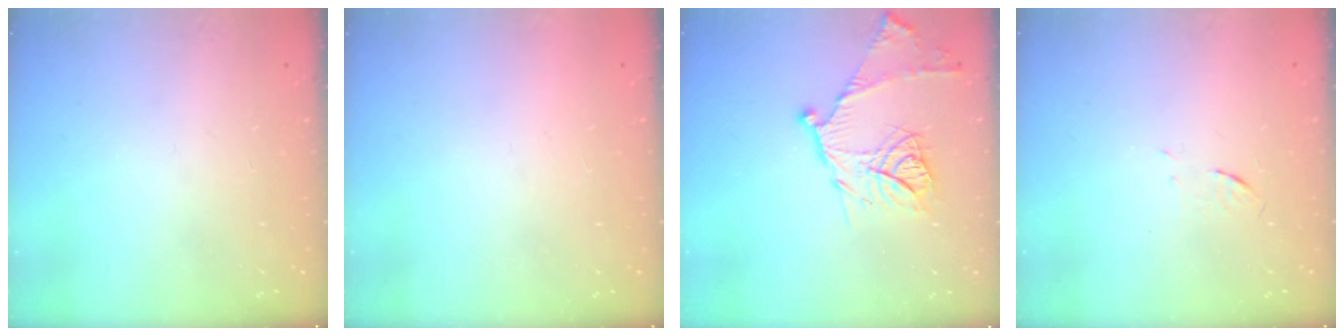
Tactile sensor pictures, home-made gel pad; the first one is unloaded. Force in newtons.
{"total": 1.5, "press": 1.5, "slide": 0.1}
{"total": 15.0, "press": 14.9, "slide": 1.2}
{"total": 3.2, "press": 3.0, "slide": 1.3}